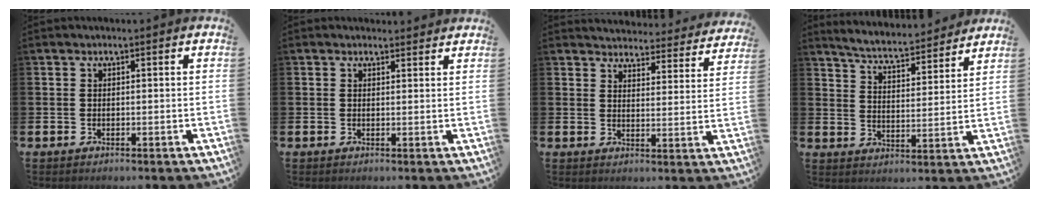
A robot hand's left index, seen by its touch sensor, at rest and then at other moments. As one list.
[{"total": 1.2, "force": [1.2, 0.4, 0.0], "torque": [0.010, -0.001, 0.020]}, {"total": 4.1, "force": [4.0, 0.6, 0.1], "torque": [-0.007, -0.037, 0.065]}, {"total": 5.7, "force": [5.6, 0.5, 1.0], "torque": [-0.043, -0.046, 0.093]}]